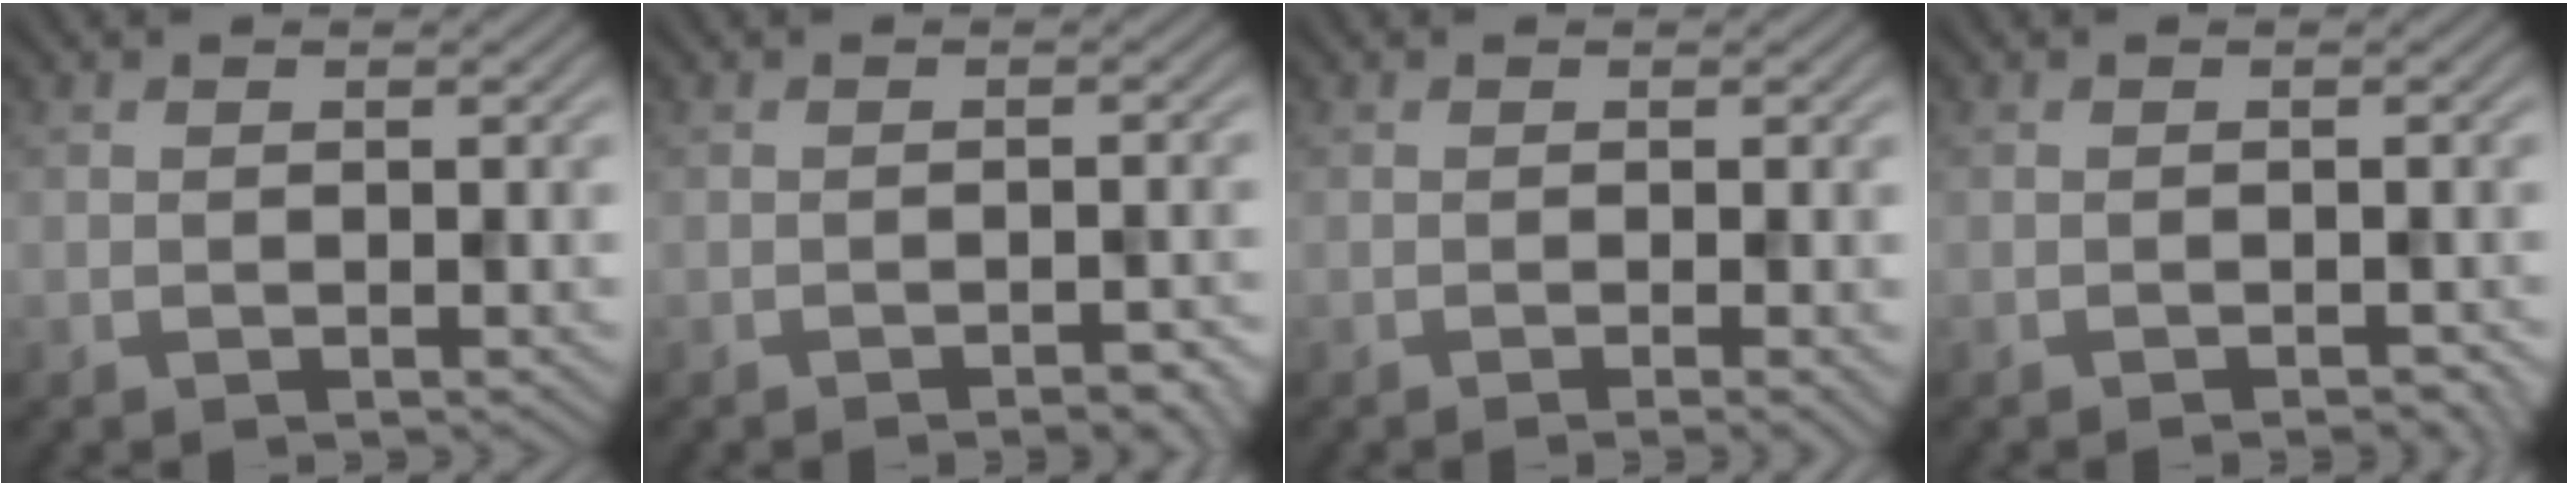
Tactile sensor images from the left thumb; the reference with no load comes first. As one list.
[{"total": 2.4, "force": [-1.7, 0.5, 1.6], "torque": [-0.018, 0.002, -0.023]}, {"total": 1.6, "force": [-0.4, 0.2, 1.5], "torque": [-0.023, -0.003, -0.010]}, {"total": 1.5, "force": [-1.2, 0.4, 0.8], "torque": [-0.007, 0.000, -0.013]}]